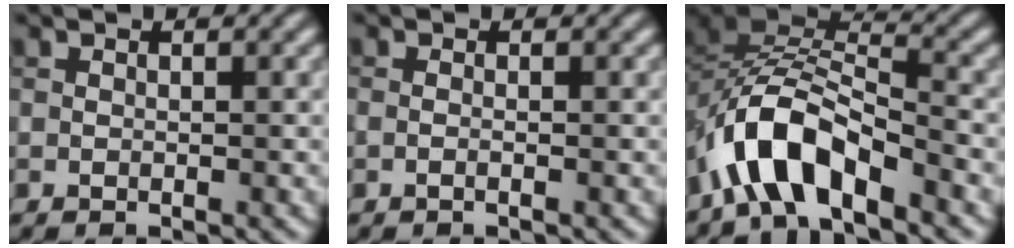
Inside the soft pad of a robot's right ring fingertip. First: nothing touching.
{"total": 0.7, "force": [-0.2, 0.3, 0.6], "torque": [-0.011, -0.008, -0.010]}
{"total": 7.4, "force": [-4.6, 3.1, 4.9], "torque": [-0.081, 0.007, -0.092]}